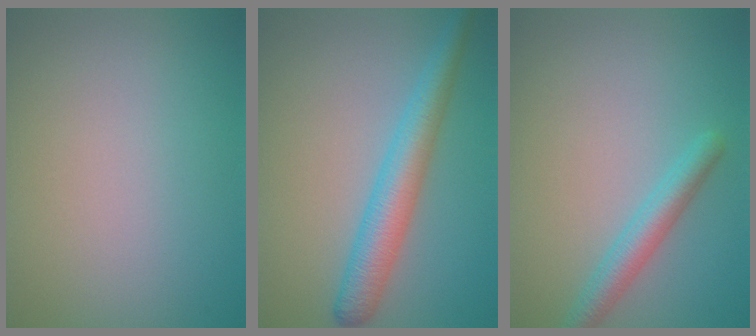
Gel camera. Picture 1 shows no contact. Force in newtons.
{"total": 4.6, "press": 4.6, "slide": 0.1}
{"total": 2.8, "press": 2.8, "slide": 0.2}